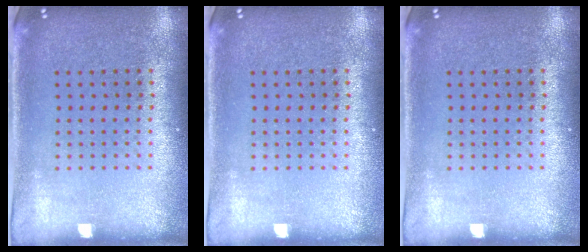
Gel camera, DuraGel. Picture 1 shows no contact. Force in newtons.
{"total": 0.0}
{"total": 0.0}